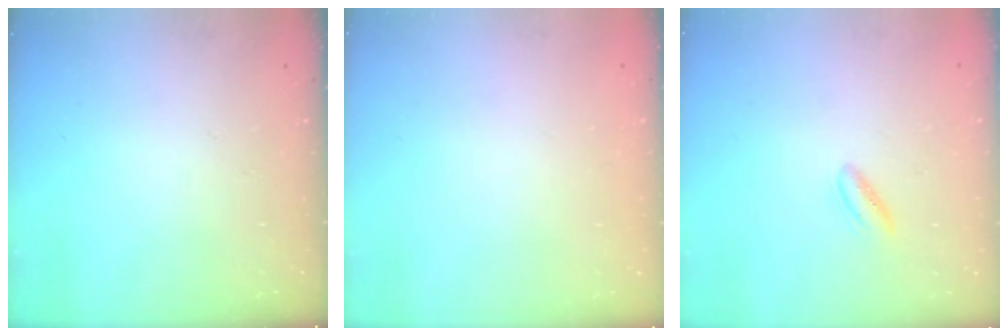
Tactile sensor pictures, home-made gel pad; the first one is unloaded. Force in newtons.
{"total": 2.0, "press": 2.0, "slide": 0.1}
{"total": 2.6, "press": 2.3, "slide": 1.3}